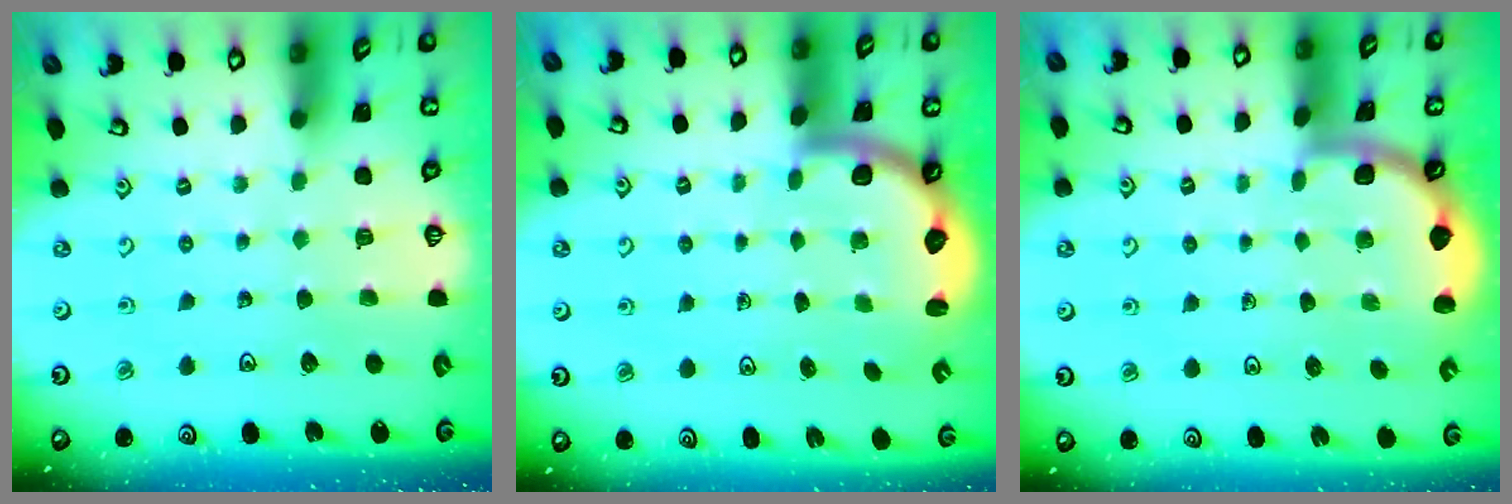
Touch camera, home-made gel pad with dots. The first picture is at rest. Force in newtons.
{"total": 2.6, "press": 2.3, "slide": 1.2}
{"total": 1.9, "press": 1.9, "slide": 0.0}